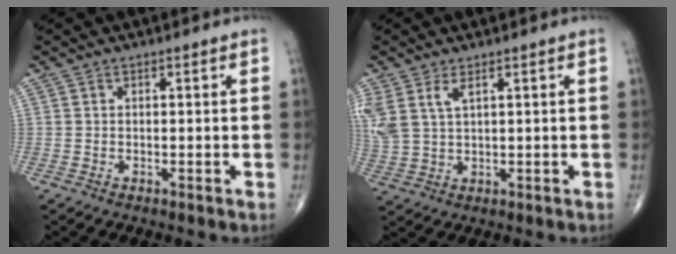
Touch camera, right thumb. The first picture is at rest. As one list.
[{"total": 7.2, "force": [3.4, 3.5, 5.3], "torque": [-0.132, -0.003, 0.078]}]